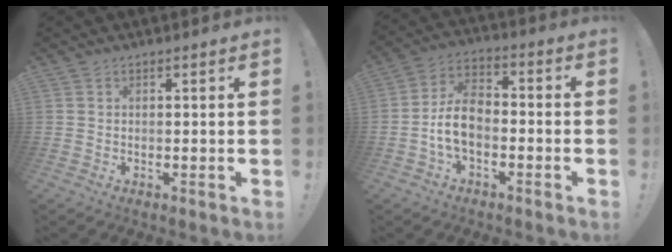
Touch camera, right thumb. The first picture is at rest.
{"total": 9.9, "force": [-2.8, 6.3, 7.0], "torque": [-0.139, 0.016, -0.050]}